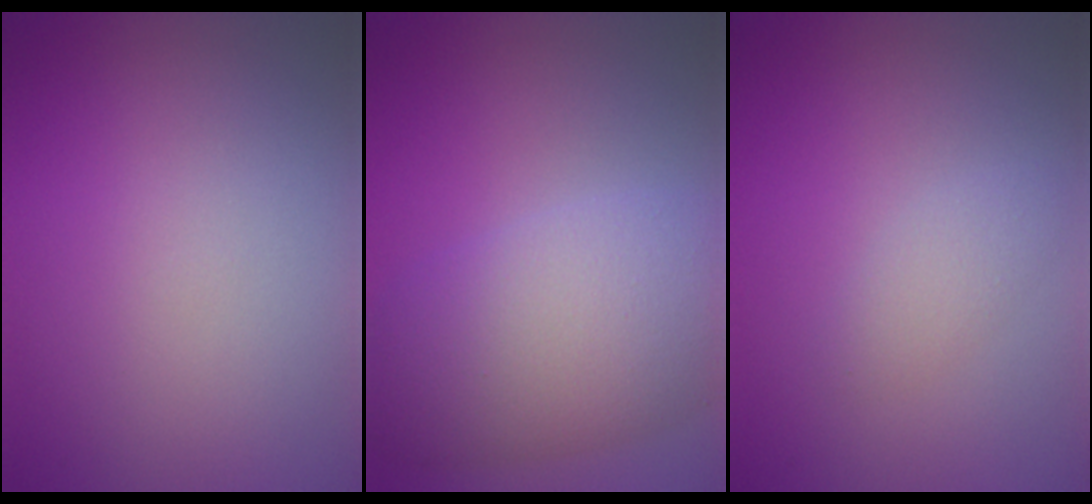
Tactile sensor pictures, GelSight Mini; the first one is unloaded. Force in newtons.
{"total": 8.5, "press": 8.5, "slide": 0.3}
{"total": 1.5, "press": 1.5, "slide": 0.0}